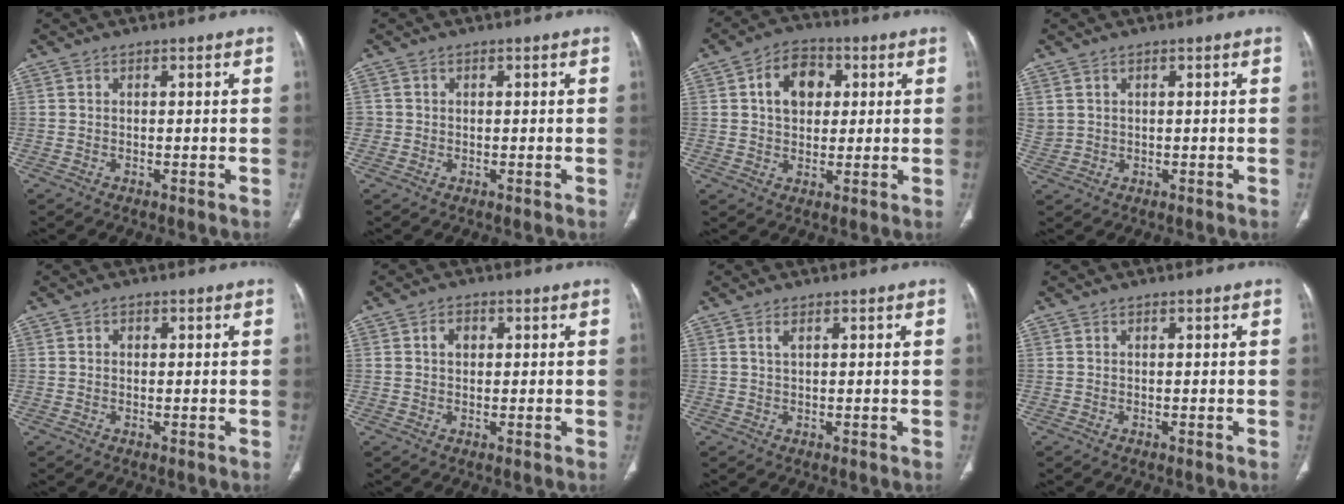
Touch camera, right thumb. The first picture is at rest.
{"total": 1.1, "force": [-0.1, 1.1, 0.0], "torque": [0.006, 0.005, -0.003]}
{"total": 9.5, "force": [2.3, 7.0, 6.1], "torque": [-0.070, 0.007, 0.033]}
{"total": 2.0, "force": [1.1, 1.5, 0.7], "torque": [-0.013, -0.001, 0.030]}
{"total": 0.8, "force": [0.1, 0.7, 0.4], "torque": [-0.001, 0.003, -0.001]}
{"total": 2.4, "force": [0.5, 1.8, 1.4], "torque": [-0.015, 0.007, 0.009]}
{"total": 1.3, "force": [0.6, 0.5, 1.1], "torque": [-0.026, 0.002, 0.015]}
{"total": 0.0}